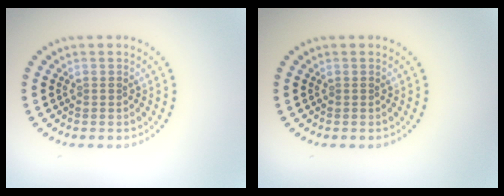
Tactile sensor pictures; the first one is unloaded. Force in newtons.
{"total": 0.0}